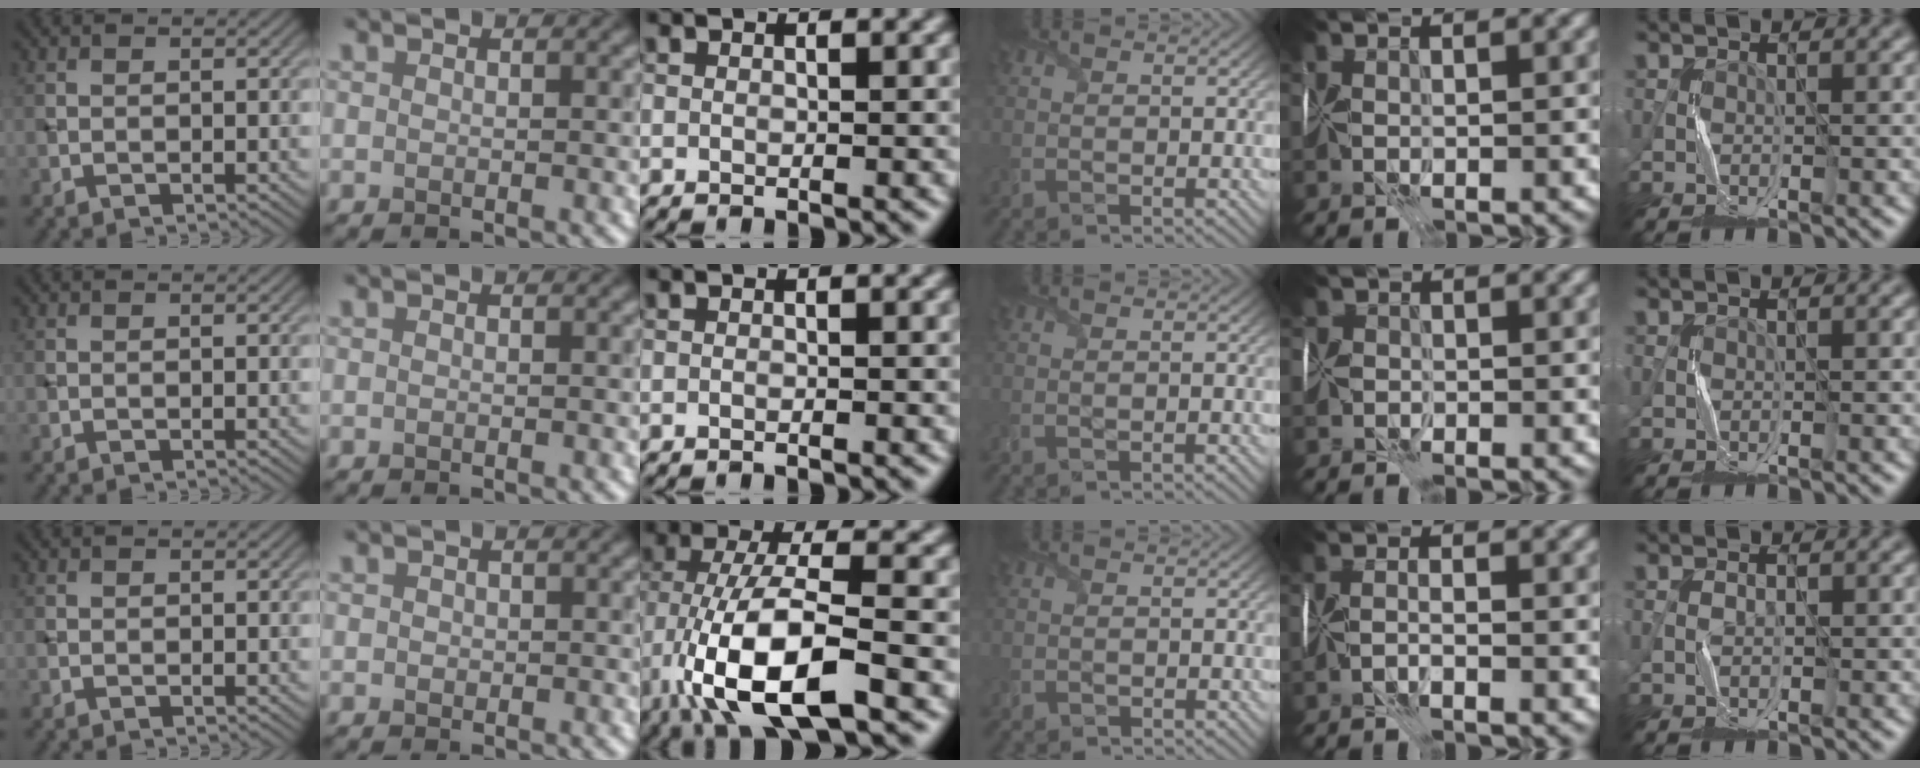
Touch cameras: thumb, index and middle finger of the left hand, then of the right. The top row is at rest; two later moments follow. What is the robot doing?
{"motion": "fold", "object": "map"}